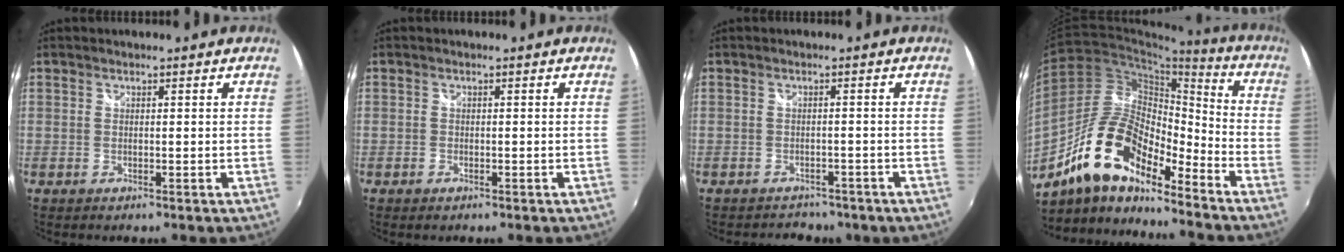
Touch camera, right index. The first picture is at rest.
{"total": 1.0, "force": [-0.7, 0.7, 0.3], "torque": [-0.007, -0.004, -0.013]}
{"total": 6.9, "force": [-5.7, 3.4, 2.0], "torque": [-0.044, -0.007, -0.071]}
{"total": 17.7, "force": [-12.5, 6.3, 10.7], "torque": [-0.200, 0.002, -0.241]}